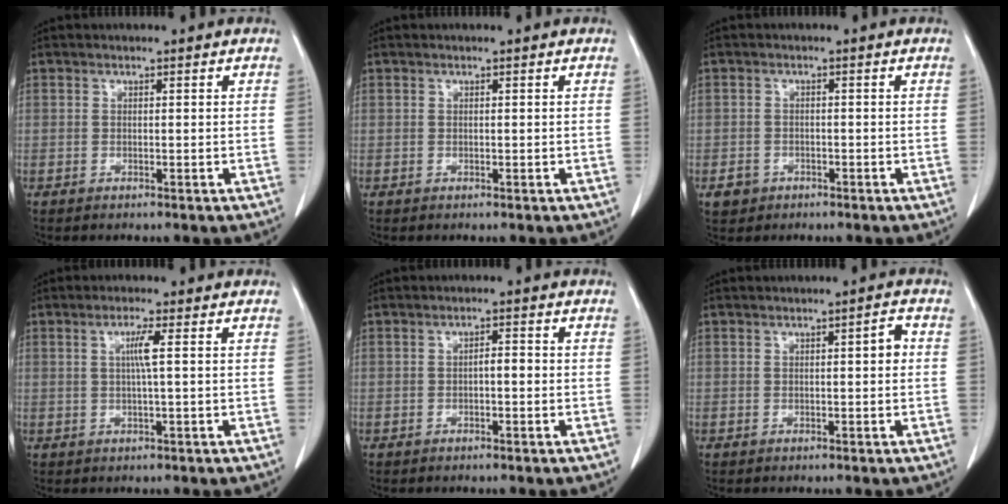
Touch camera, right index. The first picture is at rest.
{"total": 0.0}
{"total": 2.4, "force": [-1.3, 2.0, 0.5], "torque": [-0.015, 0.004, -0.016]}
{"total": 3.0, "force": [0.5, -0.4, 2.9], "torque": [-0.059, -0.001, 0.007]}
{"total": 1.8, "force": [-0.3, 0.6, 1.7], "torque": [-0.030, 0.005, -0.006]}
{"total": 2.1, "force": [0.1, 0.5, 2.1], "torque": [-0.030, 0.004, 0.000]}